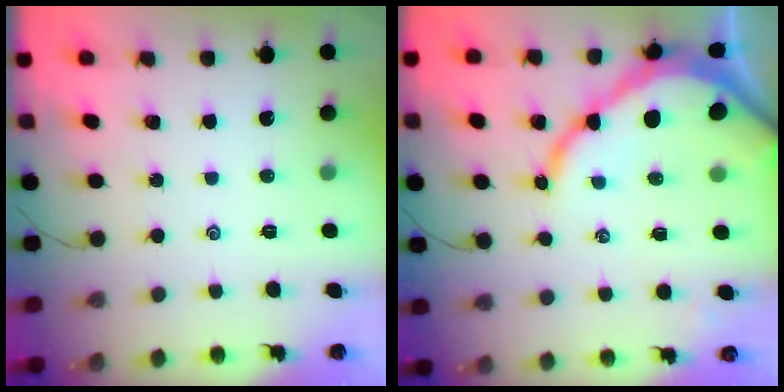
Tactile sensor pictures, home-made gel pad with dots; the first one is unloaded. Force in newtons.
{"total": 12.2, "press": 12.1, "slide": 1.3}